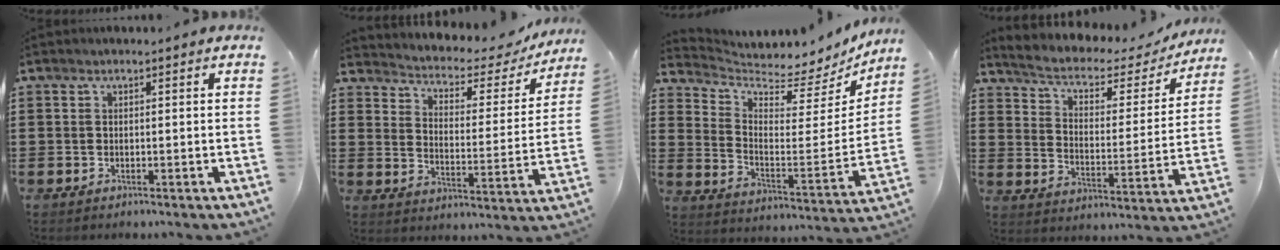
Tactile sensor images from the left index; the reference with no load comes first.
{"total": 2.8, "force": [2.3, 1.2, 1.0], "torque": [-0.038, -0.023, 0.028]}
{"total": 3.5, "force": [3.3, 1.1, 0.4], "torque": [-0.036, -0.046, 0.051]}
{"total": 4.0, "force": [2.8, 1.7, 2.2], "torque": [-0.061, -0.020, 0.038]}